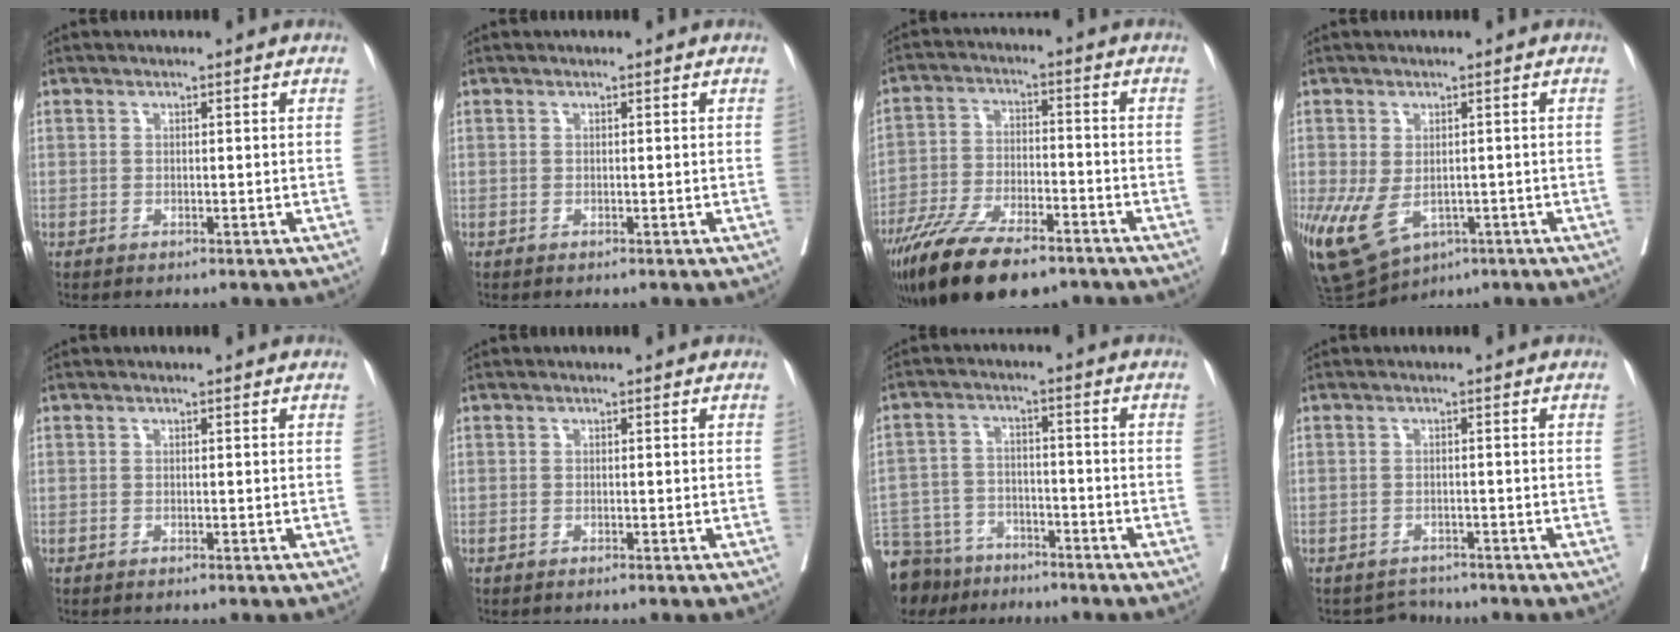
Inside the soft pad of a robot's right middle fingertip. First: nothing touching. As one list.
[{"total": 0.0}, {"total": 15.6, "force": [-11.4, 4.7, 9.6], "torque": [-0.191, -0.030, -0.200]}, {"total": 11.3, "force": [-4.5, 7.2, 7.6], "torque": [-0.159, -0.015, -0.058]}, {"total": 0.9, "force": [-0.7, -0.1, 0.5], "torque": [-0.005, 0.000, -0.009]}, {"total": 1.2, "force": [-1.0, -0.1, 0.7], "torque": [-0.008, 0.000, -0.012]}, {"total": 15.0, "force": [-12.0, 7.6, 4.6], "torque": [-0.121, 0.002, -0.188]}, {"total": 2.2, "force": [-2.0, 0.3, -1.0], "torque": [0.014, -0.007, -0.031]}]